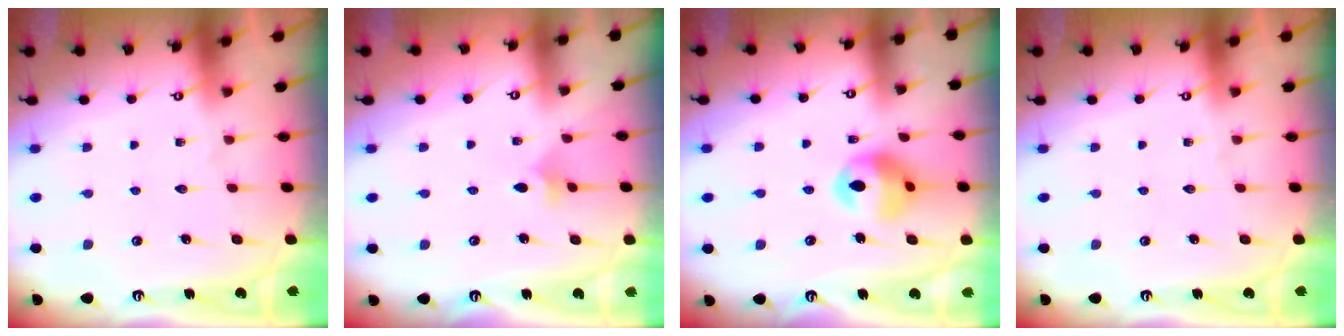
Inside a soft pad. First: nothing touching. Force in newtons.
{"total": 3.0, "press": 2.9, "slide": 0.8}
{"total": 13.3, "press": 12.6, "slide": 4.1}
{"total": 0.0}